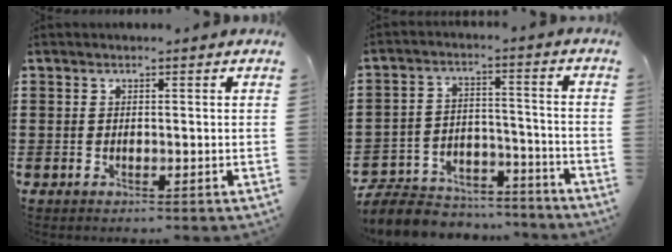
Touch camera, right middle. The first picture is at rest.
{"total": 6.8, "force": [-6.5, 1.8, 0.8], "torque": [-0.022, 0.017, -0.131]}